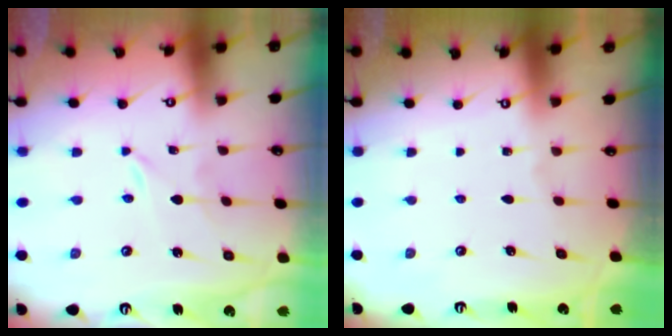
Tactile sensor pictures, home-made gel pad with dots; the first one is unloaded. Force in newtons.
{"total": 0.0}